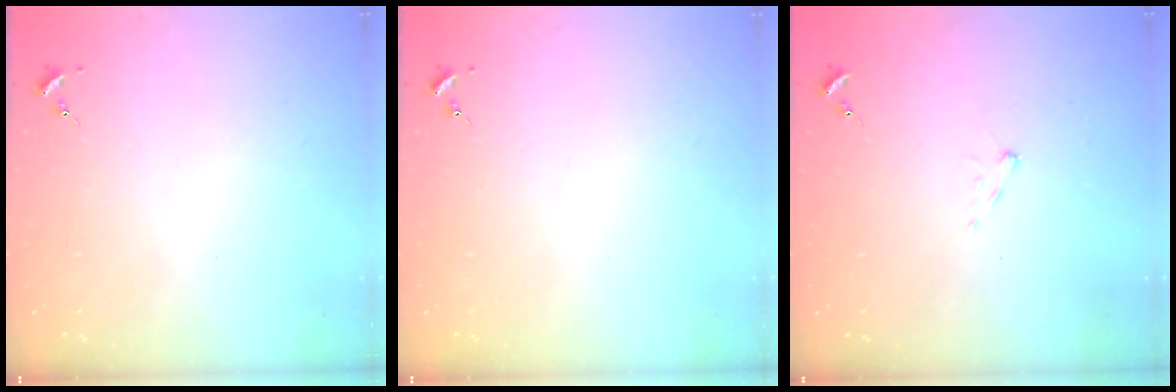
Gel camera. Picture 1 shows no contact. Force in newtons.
{"total": 0.0}
{"total": 6.0, "press": 6.0, "slide": 0.6}